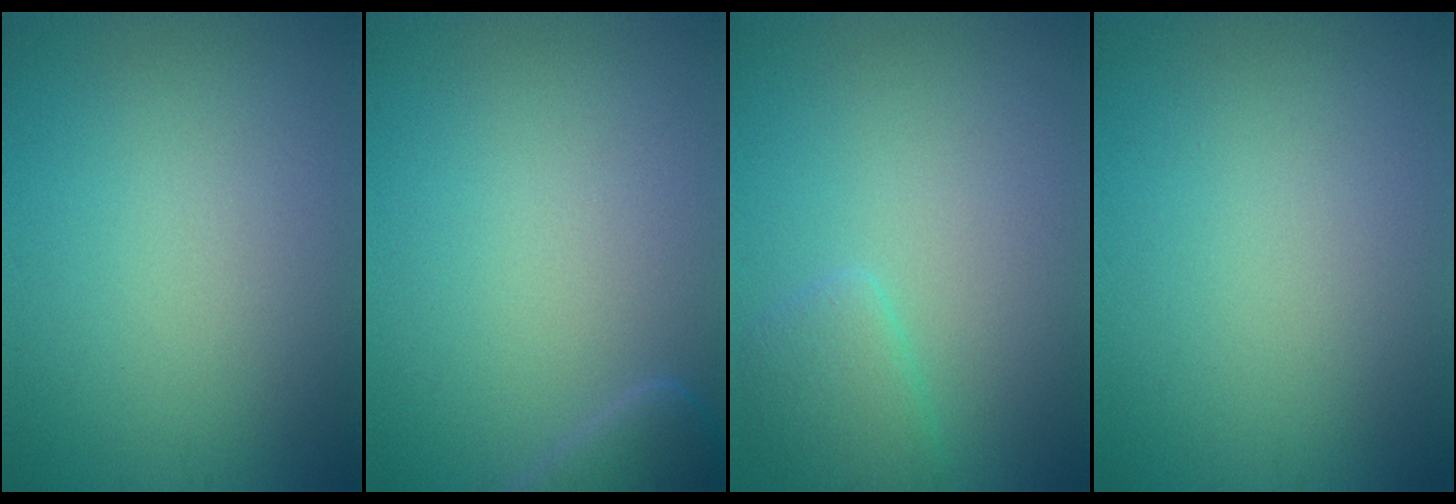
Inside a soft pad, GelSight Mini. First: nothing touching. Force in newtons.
{"total": 2.3, "press": 2.3, "slide": 0.3}
{"total": 2.1, "press": 2.1, "slide": 0.2}
{"total": 0.0}